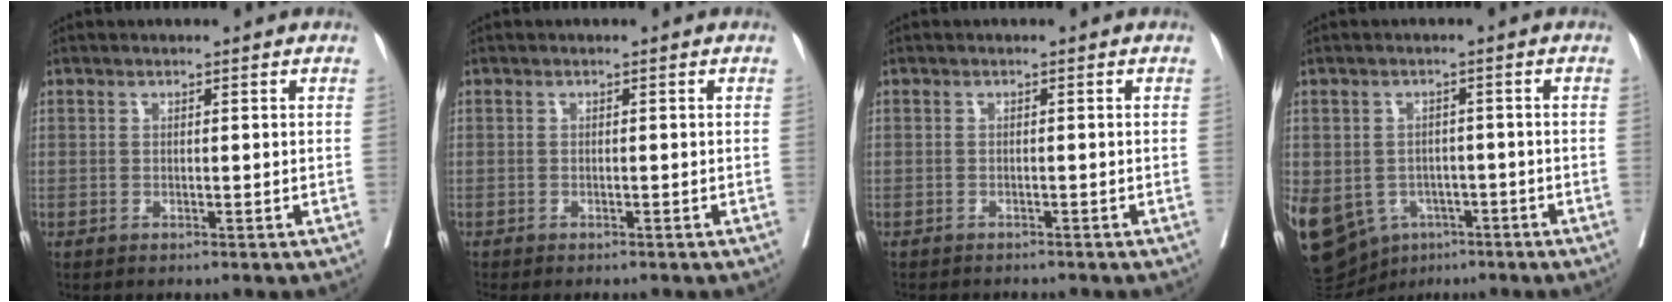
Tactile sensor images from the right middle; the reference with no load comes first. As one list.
[{"total": 2.0, "force": [-1.8, 0.5, 0.7], "torque": [-0.009, -0.004, -0.027]}, {"total": 4.3, "force": [-3.8, 1.3, 1.5], "torque": [-0.018, -0.004, -0.050]}, {"total": 25.2, "force": [-10.4, 20.0, 11.2], "torque": [-0.369, -0.014, -0.141]}]